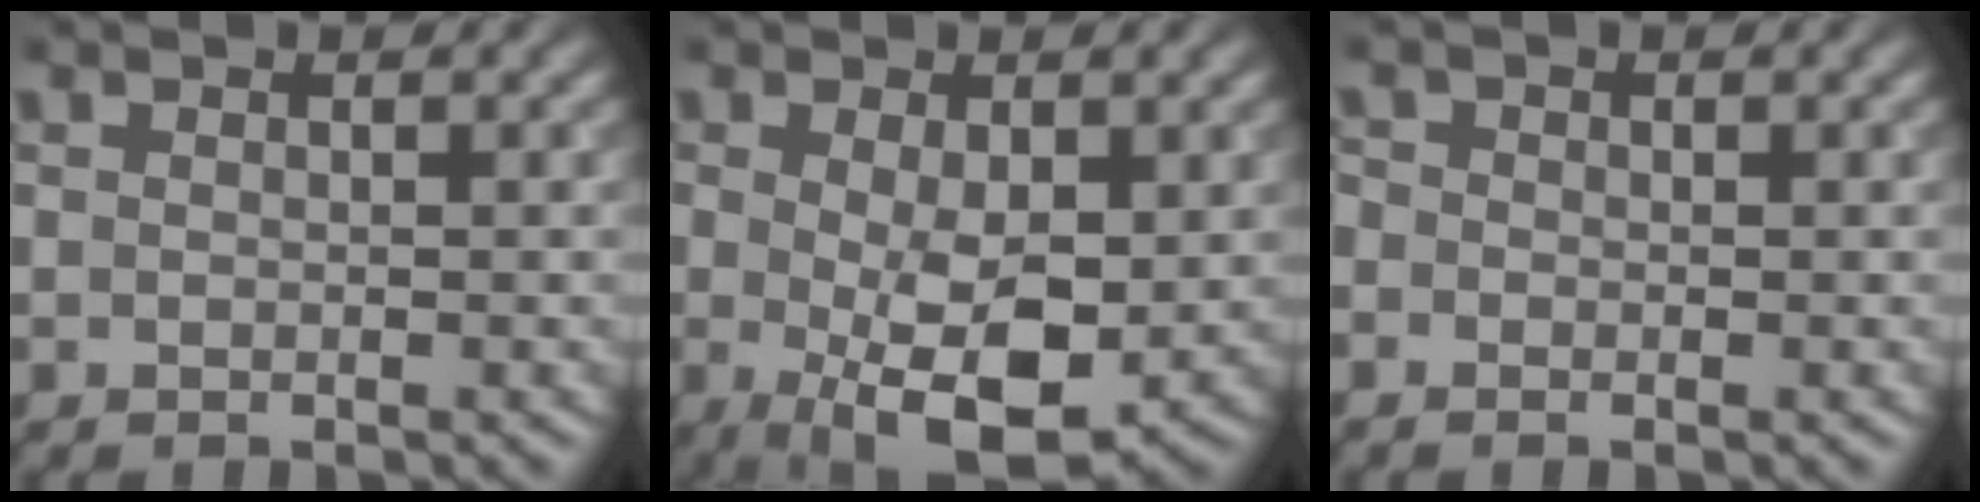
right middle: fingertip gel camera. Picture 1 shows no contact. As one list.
[{"total": 6.8, "force": [-0.6, 2.9, 6.1], "torque": [-0.112, -0.015, -0.002]}, {"total": 0.6, "force": [-0.4, 0.5, 0.1], "torque": [0.002, -0.003, -0.010]}]